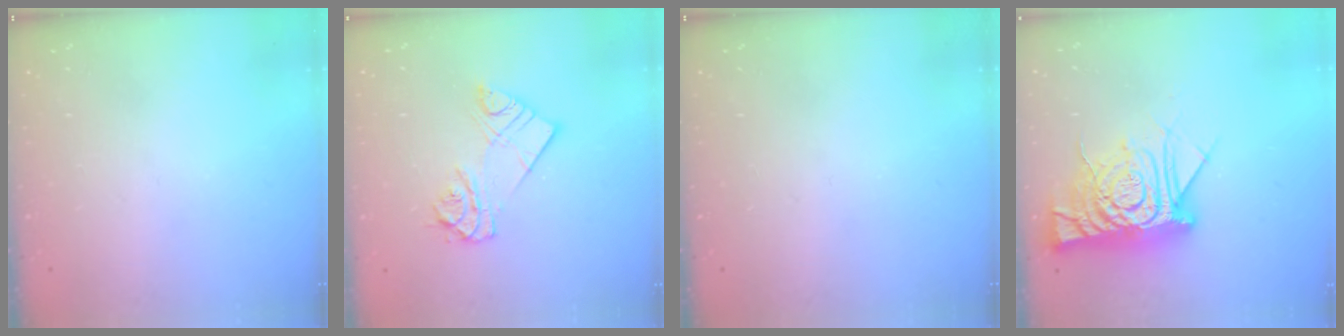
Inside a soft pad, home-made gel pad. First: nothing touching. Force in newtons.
{"total": 9.8, "press": 9.8, "slide": 0.7}
{"total": 0.0}
{"total": 15.3, "press": 15.2, "slide": 1.3}